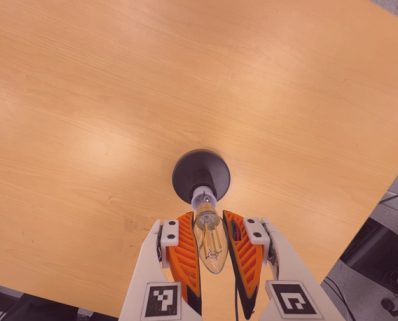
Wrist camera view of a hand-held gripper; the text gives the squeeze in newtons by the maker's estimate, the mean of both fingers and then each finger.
{"total": 19.5, "left": 19.8, "right": 19.2}